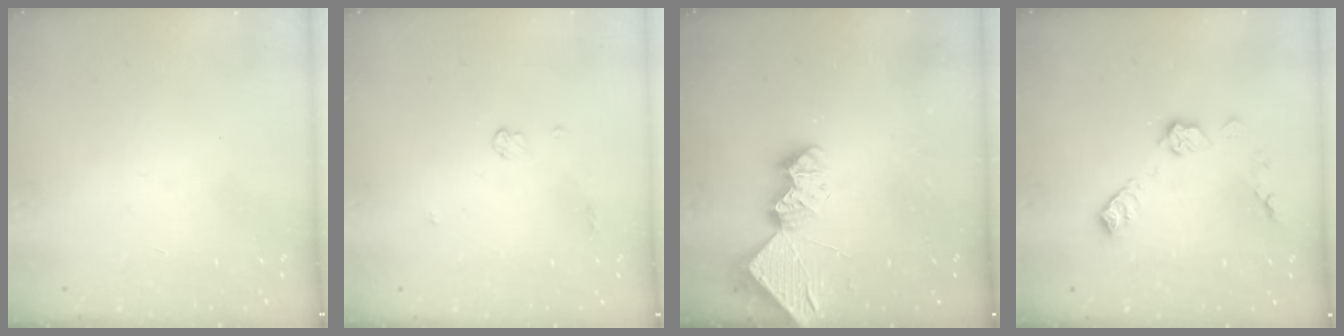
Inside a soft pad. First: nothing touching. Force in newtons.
{"total": 5.3, "press": 5.3, "slide": 0.2}
{"total": 9.7, "press": 9.7, "slide": 1.0}
{"total": 9.0, "press": 9.0, "slide": 0.3}